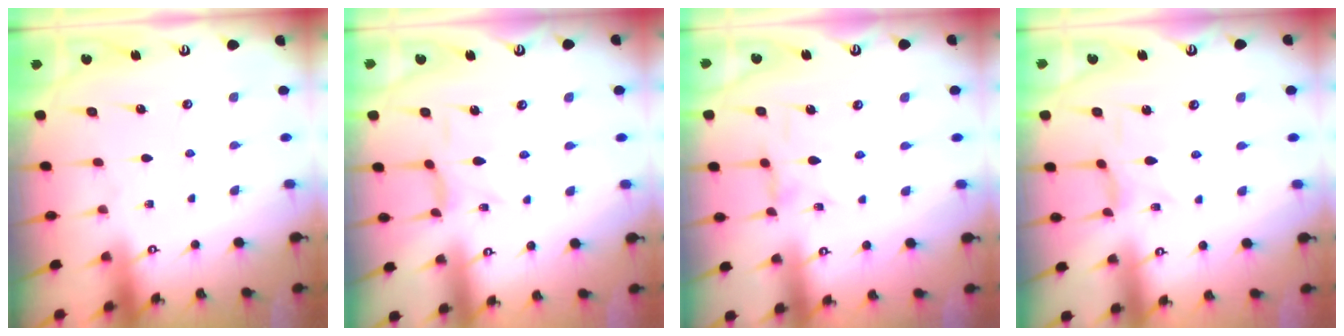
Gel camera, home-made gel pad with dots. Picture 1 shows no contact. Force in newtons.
{"total": 1.7, "press": 1.6, "slide": 0.4}
{"total": 2.2, "press": 2.2, "slide": 0.4}
{"total": 1.8, "press": 1.8, "slide": 0.3}